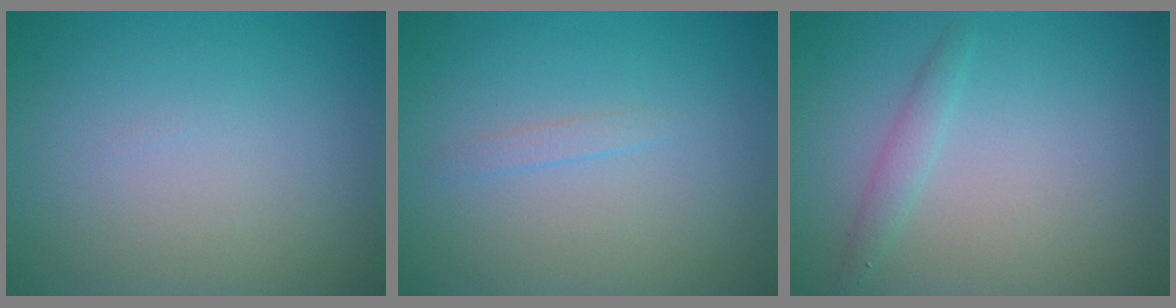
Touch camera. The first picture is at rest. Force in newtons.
{"total": 0.7, "press": 0.7, "slide": 0.1}
{"total": 1.4, "press": 1.4, "slide": 0.1}